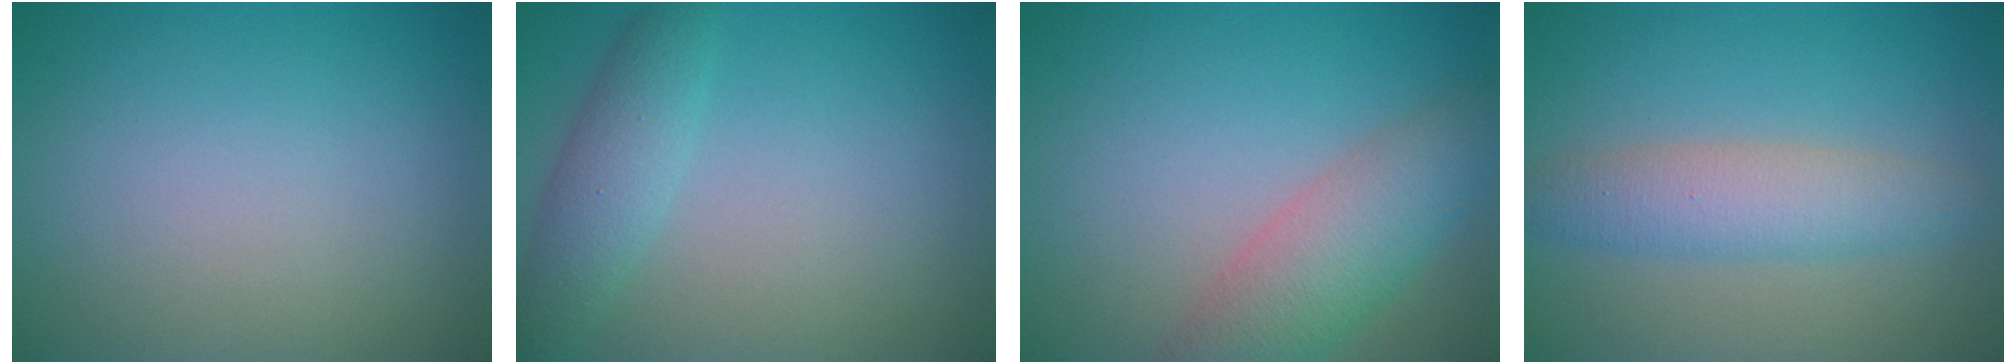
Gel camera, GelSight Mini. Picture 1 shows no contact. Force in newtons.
{"total": 3.1, "press": 3.1, "slide": 0.1}
{"total": 5.2, "press": 5.2, "slide": 0.1}
{"total": 4.0, "press": 4.0, "slide": 0.0}